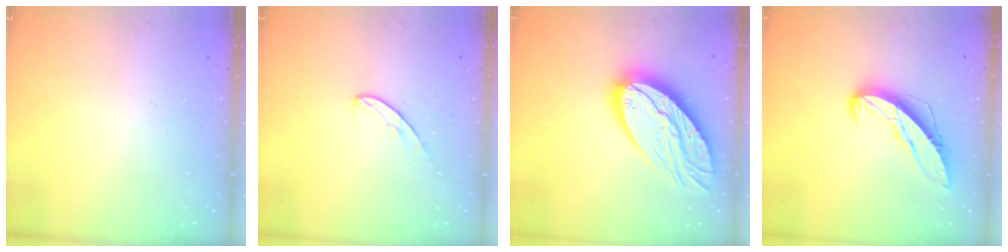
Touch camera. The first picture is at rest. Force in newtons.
{"total": 5.0, "press": 5.0, "slide": 0.5}
{"total": 22.5, "press": 22.4, "slide": 1.7}
{"total": 9.5, "press": 9.5, "slide": 0.7}